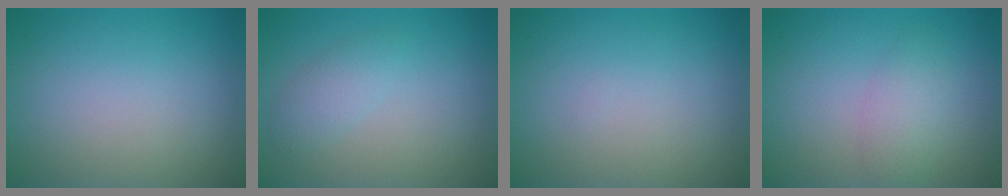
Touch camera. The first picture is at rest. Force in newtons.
{"total": 1.7, "press": 1.7, "slide": 0.1}
{"total": 0.0}
{"total": 2.3, "press": 2.3, "slide": 0.0}